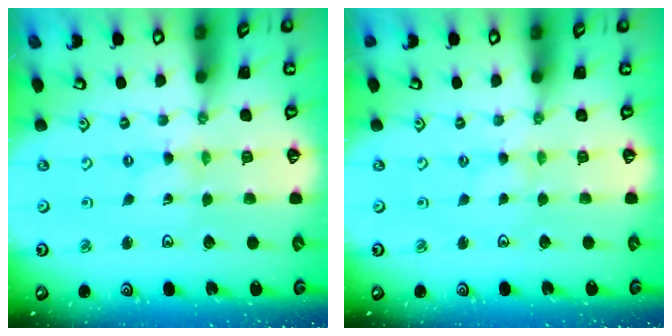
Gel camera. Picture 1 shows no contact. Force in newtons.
{"total": 1.0, "press": 1.0, "slide": 0.3}